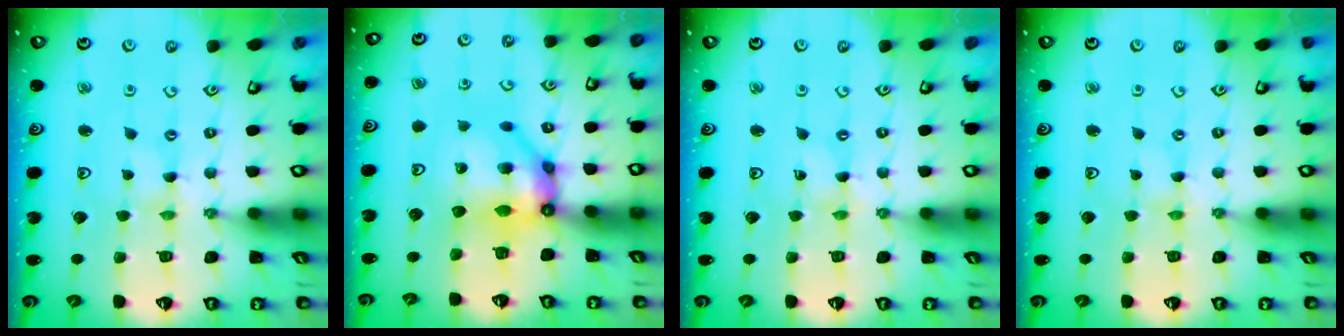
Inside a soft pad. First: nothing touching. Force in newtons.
{"total": 11.6, "press": 11.6, "slide": 0.7}
{"total": 0.0}
{"total": 0.0}